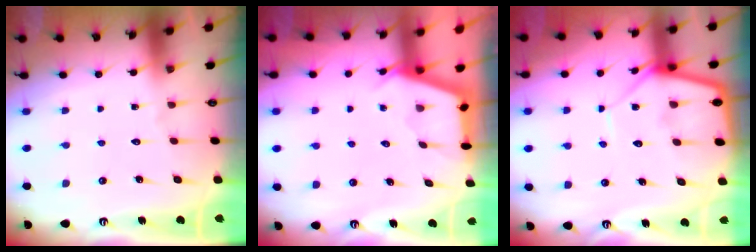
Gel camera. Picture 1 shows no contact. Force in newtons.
{"total": 2.9, "press": 2.9, "slide": 0.3}
{"total": 9.6, "press": 9.5, "slide": 0.8}